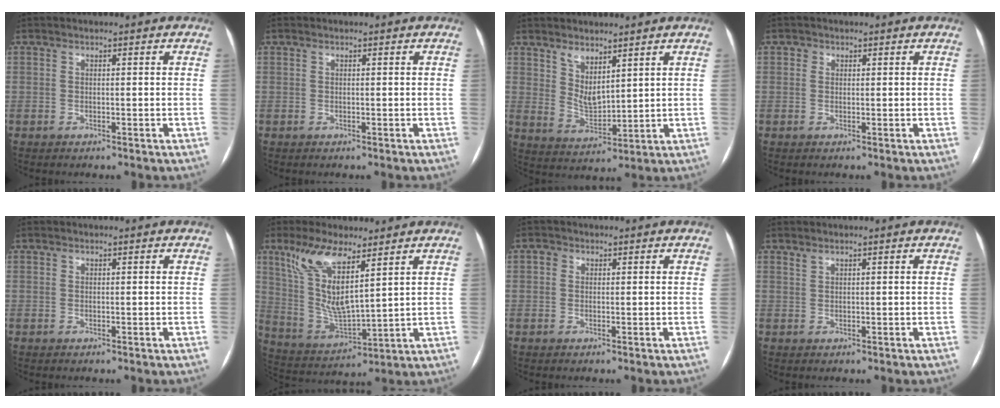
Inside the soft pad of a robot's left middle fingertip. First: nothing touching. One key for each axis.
{"total": 0.0}
{"total": 5.2, "fx": 3.6, "fy": 2.1, "fz": 3.1, "tx": -0.065, "ty": -0.013, "tz": 0.080}
{"total": 0.8, "fx": 0.3, "fy": 0.7, "fz": 0.1, "tx": 0.004, "ty": 0.001, "tz": 0.002}
{"total": 0.0}
{"total": 11.6, "fx": 6.2, "fy": 2.4, "fz": 9.5, "tx": -0.206, "ty": -0.002, "tz": 0.129}
{"total": 1.3, "fx": 0.4, "fy": 1.2, "fz": 0.3, "tx": -0.004, "ty": 0.006, "tz": 0.003}
{"total": 0.6, "fx": 0.6, "fy": 0.0, "fz": 0.1, "tx": -0.006, "ty": 0.001, "tz": 0.014}